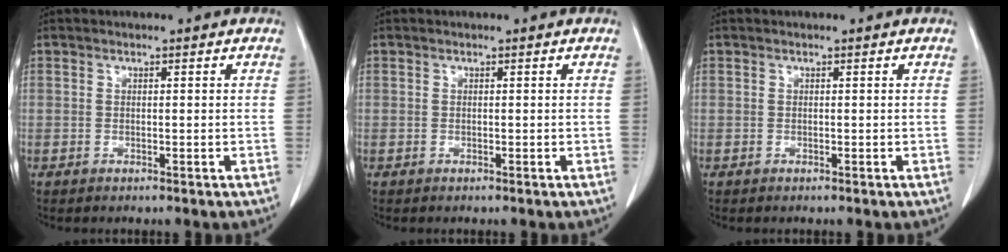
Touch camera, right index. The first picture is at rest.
{"total": 0.0}
{"total": 0.0}